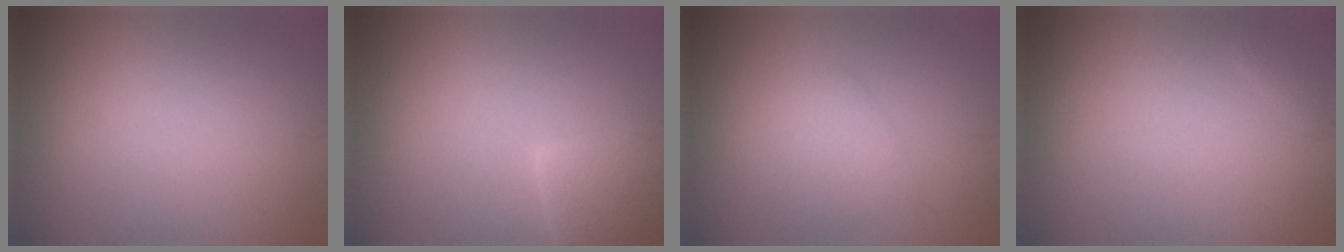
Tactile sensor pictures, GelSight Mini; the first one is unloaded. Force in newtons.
{"total": 5.0, "press": 5.0, "slide": 0.3}
{"total": 2.6, "press": 2.6, "slide": 0.2}
{"total": 0.6, "press": 0.5, "slide": 0.1}